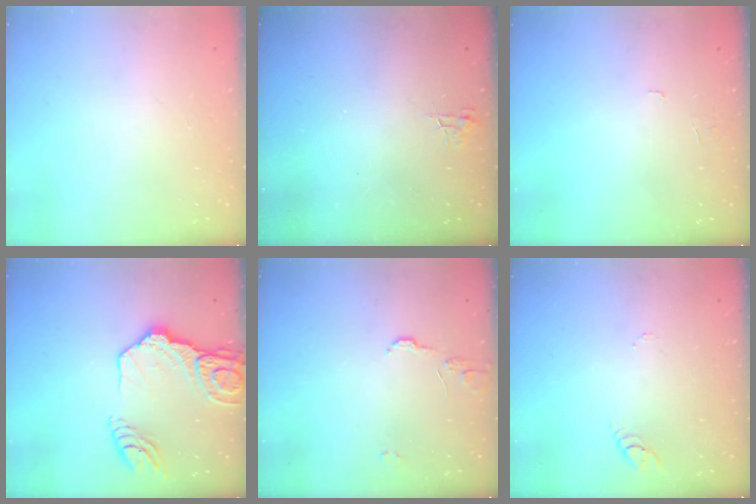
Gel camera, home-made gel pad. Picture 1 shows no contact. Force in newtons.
{"total": 5.5, "press": 5.5, "slide": 0.6}
{"total": 3.6, "press": 3.5, "slide": 0.2}
{"total": 17.1, "press": 17.0, "slide": 2.2}
{"total": 5.4, "press": 5.4, "slide": 0.4}
{"total": 2.7, "press": 2.7, "slide": 0.2}